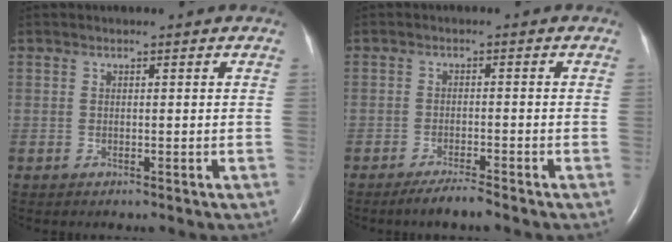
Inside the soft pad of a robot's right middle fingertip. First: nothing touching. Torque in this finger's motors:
{"motor_torque": [-0.01, -0.01, 0.00, 0.00]}